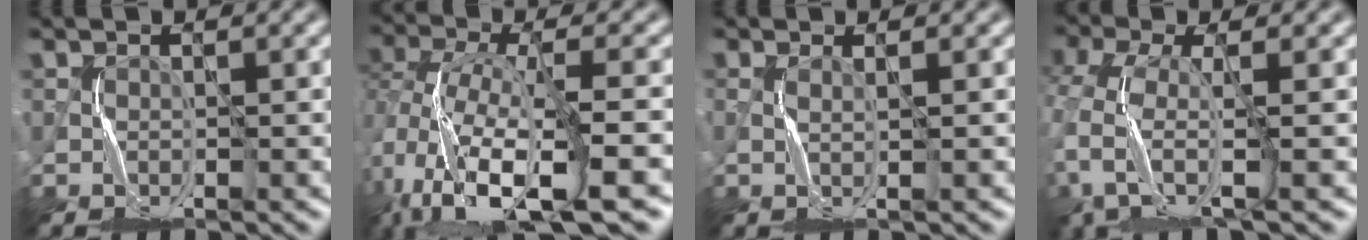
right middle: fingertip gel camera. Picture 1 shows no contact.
{"total": 12.5, "force": [-6.9, 4.1, 9.6], "torque": [-0.194, -0.010, -0.109]}
{"total": 0.7, "force": [-0.2, -0.1, 0.6], "torque": [-0.012, 0.002, -0.010]}
{"total": 6.0, "force": [-2.4, 1.9, 5.1], "torque": [-0.119, -0.012, -0.060]}